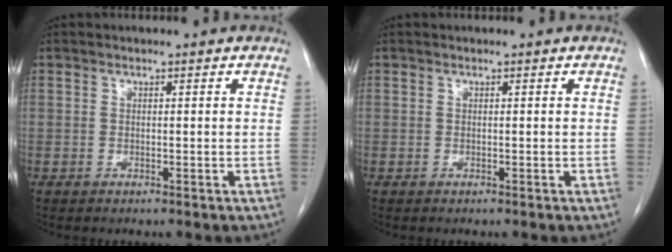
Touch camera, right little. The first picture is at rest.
{"total": 0.0}